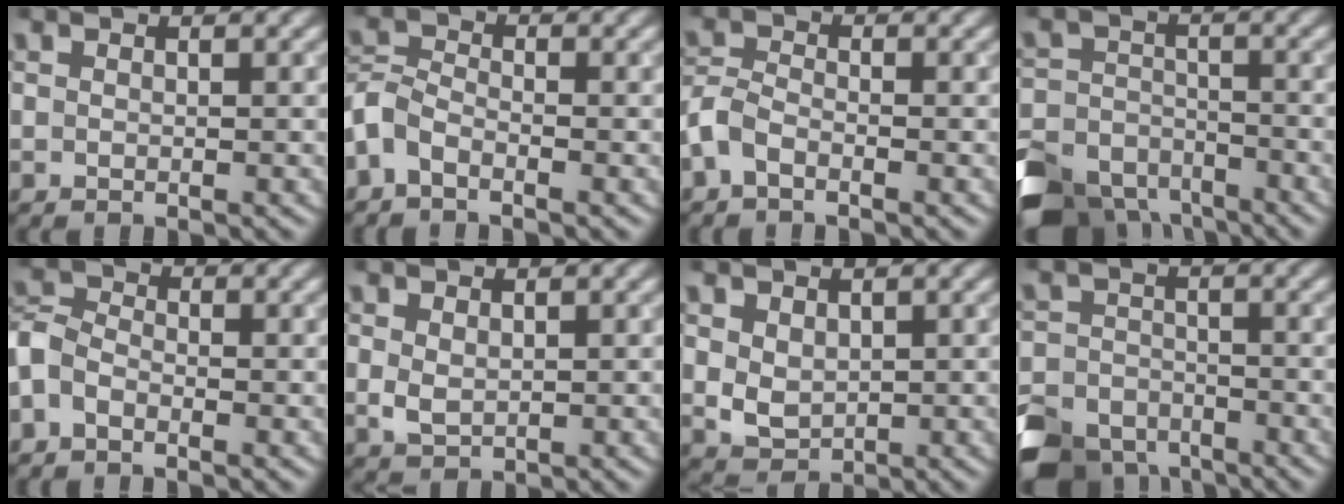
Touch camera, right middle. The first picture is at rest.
{"total": 2.9, "force": [-1.7, 1.5, 1.8], "torque": [-0.042, 0.003, -0.048]}
{"total": 2.5, "force": [-1.4, 1.2, 1.6], "torque": [-0.039, 0.003, -0.041]}
{"total": 8.6, "force": [-6.8, 4.4, 2.7], "torque": [-0.045, -0.011, -0.129]}
{"total": 3.4, "force": [-1.5, 2.2, 2.1], "torque": [-0.046, 0.008, -0.045]}
{"total": 1.5, "force": [0.4, 1.0, 1.0], "torque": [-0.022, -0.002, 0.013]}
{"total": 2.5, "force": [0.7, 1.8, 1.5], "torque": [-0.033, -0.005, 0.019]}
{"total": 6.8, "force": [-5.5, 3.5, 1.8], "torque": [-0.026, -0.008, -0.107]}